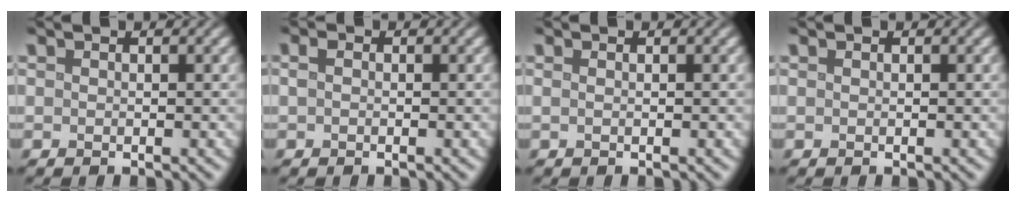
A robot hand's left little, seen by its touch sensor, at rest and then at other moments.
{"total": 0.8, "force": [0.1, 0.5, 0.6], "torque": [-0.016, 0.003, -0.001]}
{"total": 1.0, "force": [0.2, 0.4, 0.9], "torque": [-0.009, -0.004, -0.005]}
{"total": 0.0}